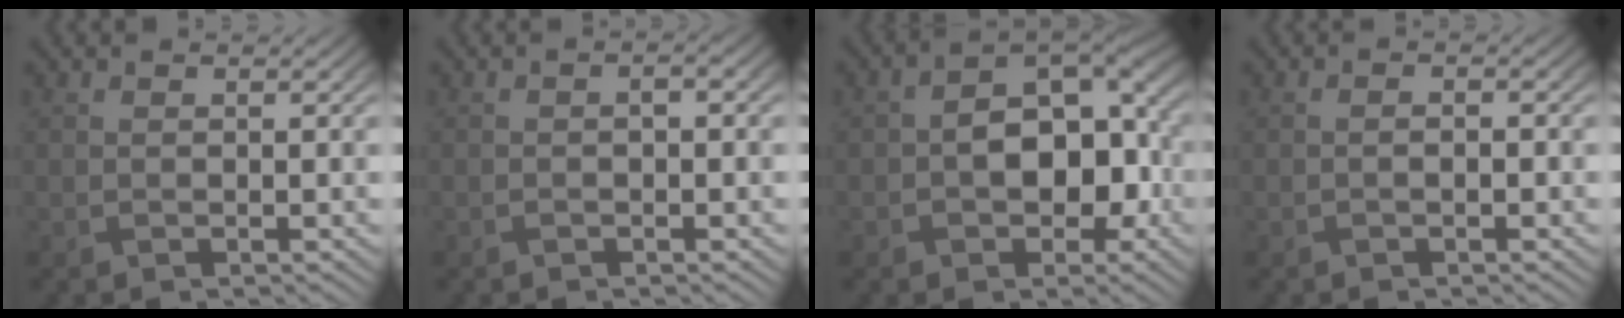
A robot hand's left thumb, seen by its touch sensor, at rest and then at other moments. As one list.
[{"total": 1.0, "force": [-0.2, 0.4, 1.0], "torque": [-0.019, 0.002, -0.003]}, {"total": 8.6, "force": [-1.0, 5.5, 6.5], "torque": [-0.102, -0.005, -0.015]}, {"total": 0.9, "force": [-0.3, 0.3, 0.8], "torque": [-0.013, 0.001, -0.005]}]